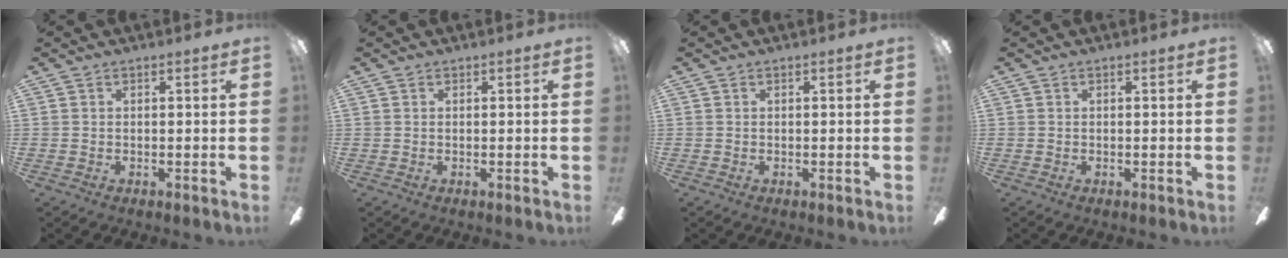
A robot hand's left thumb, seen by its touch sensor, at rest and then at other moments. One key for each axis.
{"total": 0.0}
{"total": 0.0}
{"total": 0.0}